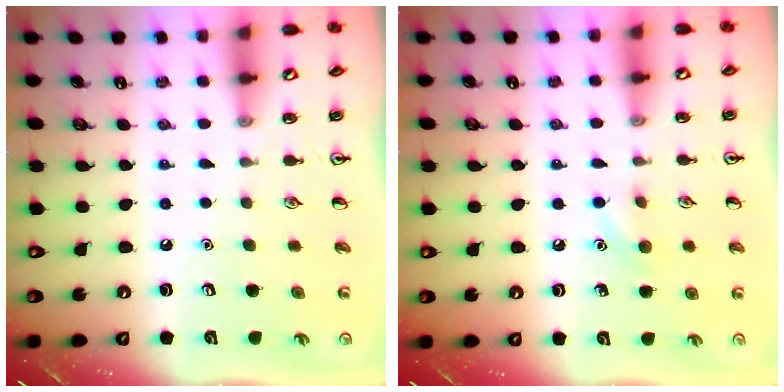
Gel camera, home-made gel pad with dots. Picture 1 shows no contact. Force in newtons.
{"total": 6.5, "press": 6.2, "slide": 1.9}